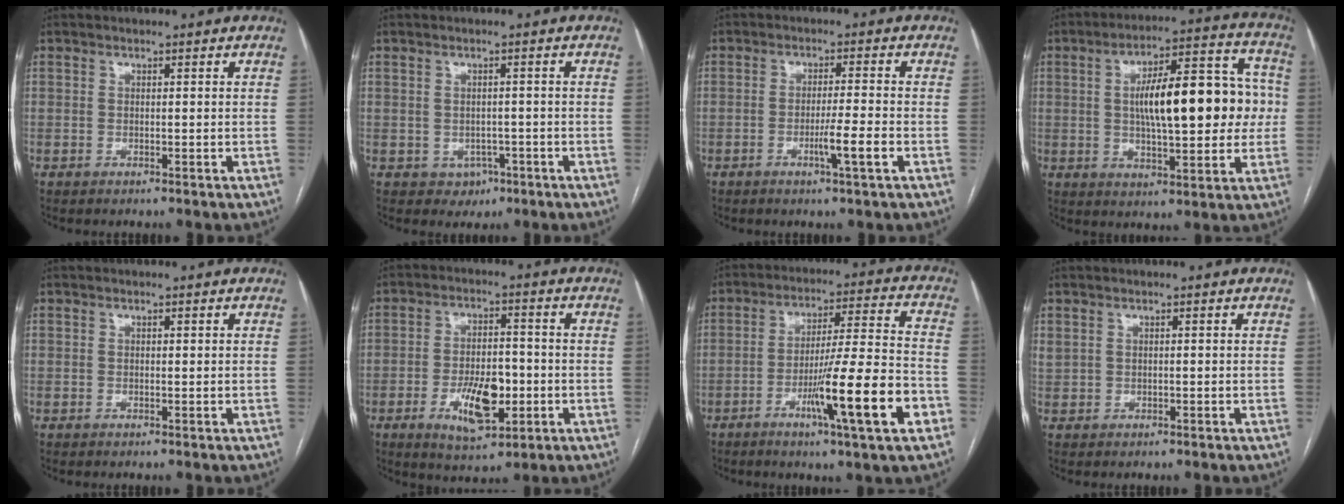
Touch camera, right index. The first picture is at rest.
{"total": 2.7, "force": [-1.2, 2.2, 0.9], "torque": [-0.007, 0.004, -0.008]}
{"total": 4.7, "force": [-1.8, -0.5, 4.3], "torque": [-0.071, -0.007, -0.032]}
{"total": 17.5, "force": [1.0, 5.4, 16.6], "torque": [-0.247, 0.039, 0.018]}
{"total": 0.0}
{"total": 9.4, "force": [-2.8, 3.9, 8.0], "torque": [-0.146, 0.000, -0.040]}
{"total": 15.7, "force": [-6.2, -0.3, 14.4], "torque": [-0.239, -0.012, -0.099]}
{"total": 1.1, "force": [0.7, 0.7, 0.3], "torque": [-0.010, 0.011, 0.019]}